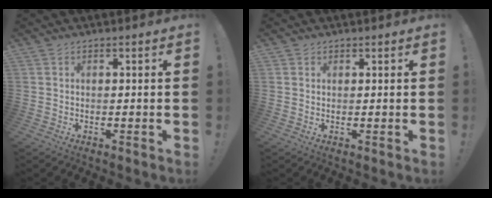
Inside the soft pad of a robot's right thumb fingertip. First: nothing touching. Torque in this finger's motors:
{"motor_torque": [-0.01, -0.14, -0.04, -0.04, -0.03]}